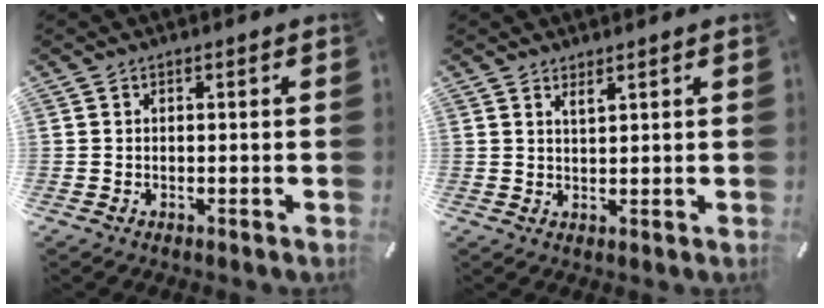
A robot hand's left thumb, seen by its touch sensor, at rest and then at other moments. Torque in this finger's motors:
{"motor_torque": [0.35, -0.24, 0.18, -0.21, 0.03]}